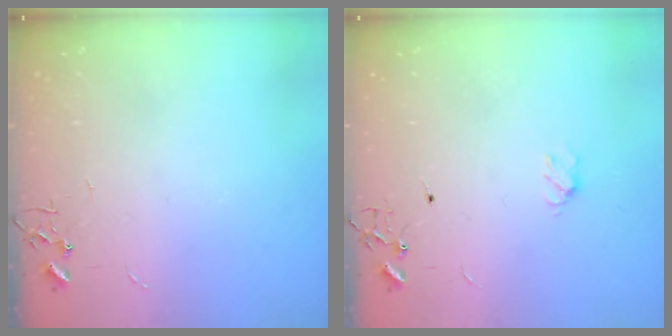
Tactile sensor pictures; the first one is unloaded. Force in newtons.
{"total": 3.9, "press": 3.8, "slide": 0.9}